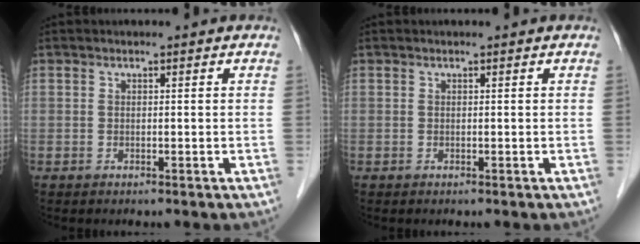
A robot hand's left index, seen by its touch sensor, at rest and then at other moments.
{"total": 0.0}